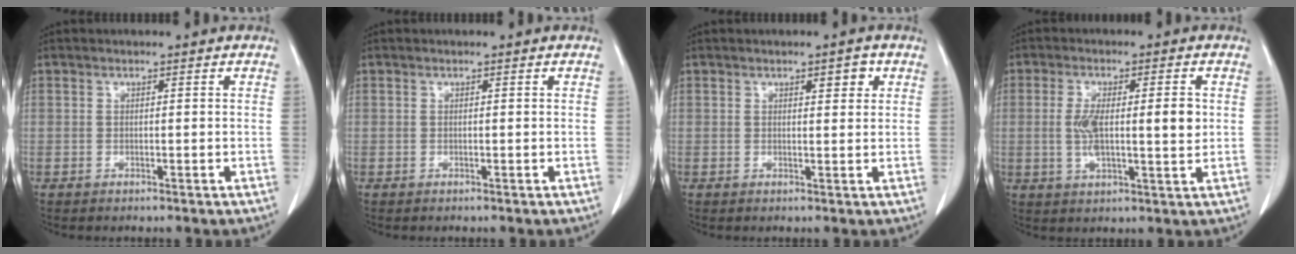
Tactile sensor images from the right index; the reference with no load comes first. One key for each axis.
{"total": 0.0}
{"total": 2.2, "fx": 1.1, "fy": 0.7, "fz": 1.7, "tx": -0.024, "ty": -0.002, "tz": 0.015}
{"total": 8.3, "fx": 0.4, "fy": 2.3, "fz": 8.0, "tx": -0.143, "ty": 0.001, "tz": 0.009}